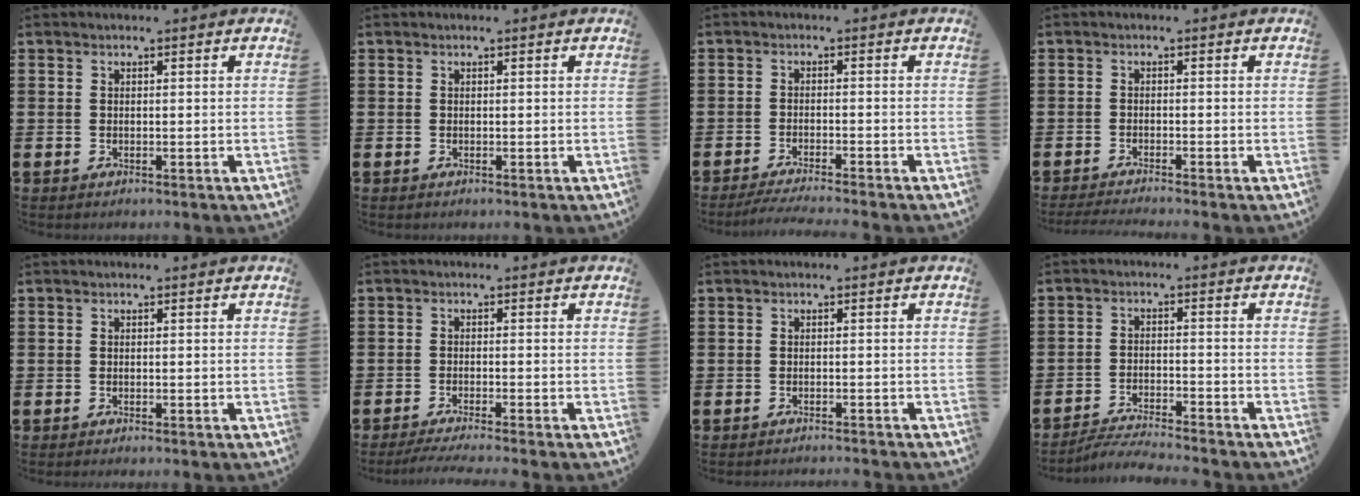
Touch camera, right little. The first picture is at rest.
{"total": 0.0}
{"total": 2.1, "force": [-1.8, -0.2, 1.0], "torque": [-0.014, 0.001, -0.035]}
{"total": 1.3, "force": [-1.2, -0.1, 0.6], "torque": [-0.008, 0.001, -0.023]}
{"total": 0.0}
{"total": 1.8, "force": [-1.4, -0.1, 1.1], "torque": [-0.016, 0.002, -0.027]}
{"total": 0.7, "force": [-0.7, -0.2, 0.0], "torque": [0.001, 0.000, -0.015]}
{"total": 3.4, "force": [-3.3, -0.2, 0.5], "torque": [-0.009, 0.001, -0.069]}